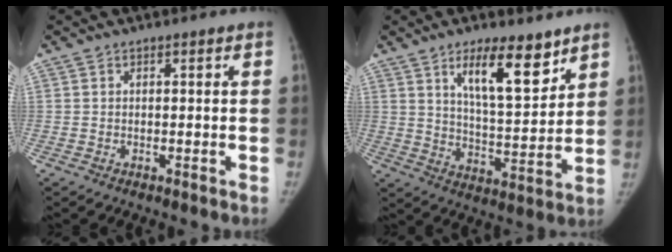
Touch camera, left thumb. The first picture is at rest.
{"total": 13.2, "force": [8.0, 4.5, 9.5], "torque": [-0.124, -0.055, 0.137]}